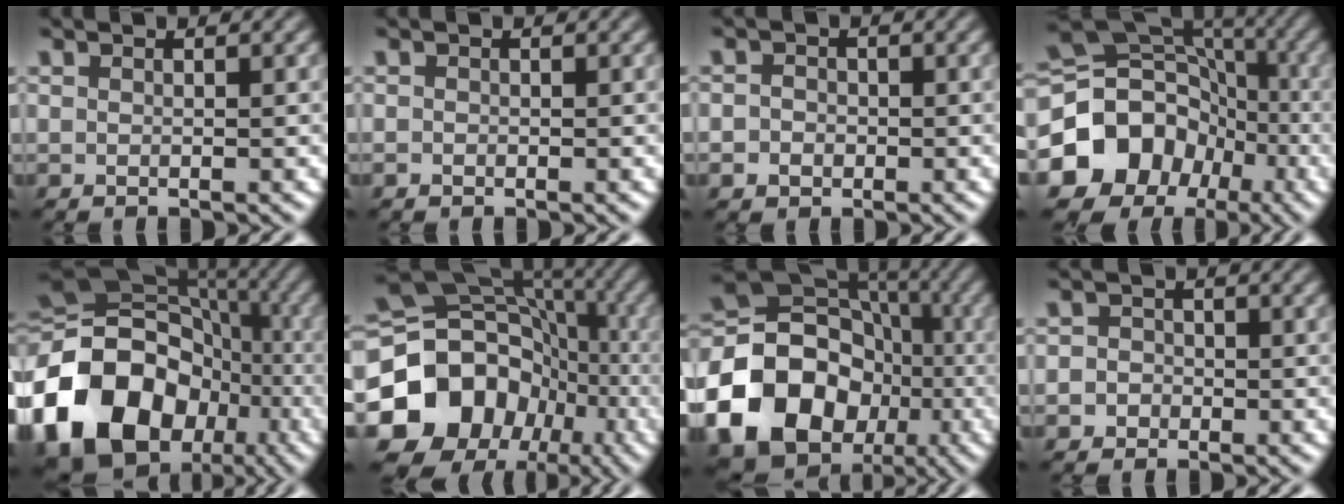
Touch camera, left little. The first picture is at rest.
{"total": 0.0}
{"total": 1.9, "force": [-0.3, 1.7, 0.8], "torque": [0.004, 0.005, -0.015]}
{"total": 14.0, "force": [-4.8, 12.0, 5.3], "torque": [-0.119, -0.009, -0.104]}
{"total": 22.7, "force": [-8.0, 18.0, 11.2], "torque": [-0.226, -0.026, -0.153]}
{"total": 19.3, "force": [-6.1, 16.5, 7.9], "torque": [-0.172, -0.021, -0.115]}
{"total": 22.1, "force": [-7.9, 18.6, 9.0], "torque": [-0.182, -0.030, -0.152]}
{"total": 2.2, "force": [-0.4, 2.0, 0.6], "torque": [0.015, 0.011, -0.026]}